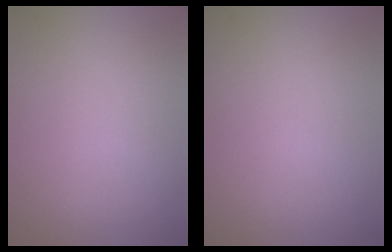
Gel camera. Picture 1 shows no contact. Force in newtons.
{"total": 0.0}